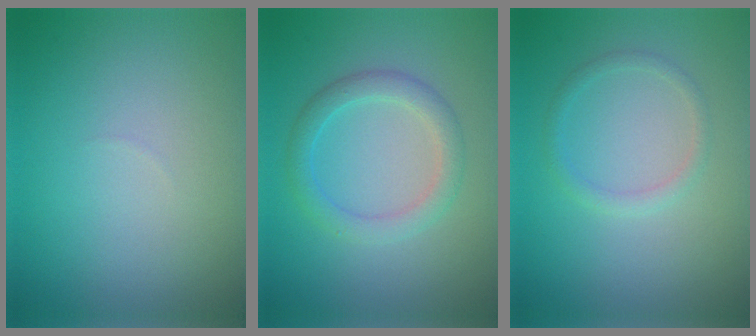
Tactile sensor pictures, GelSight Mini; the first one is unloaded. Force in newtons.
{"total": 2.7, "press": 2.7, "slide": 0.1}
{"total": 1.3, "press": 1.3, "slide": 0.1}